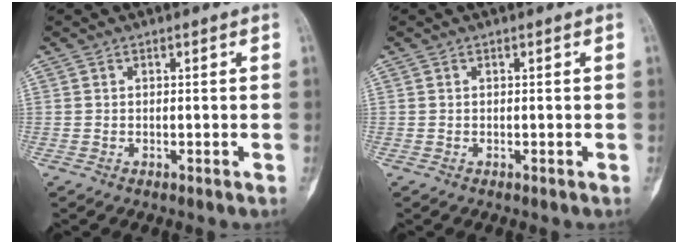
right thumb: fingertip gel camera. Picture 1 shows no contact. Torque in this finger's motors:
{"motor_torque": [0.06, -0.07, 0.13, 0.06, 0.00]}